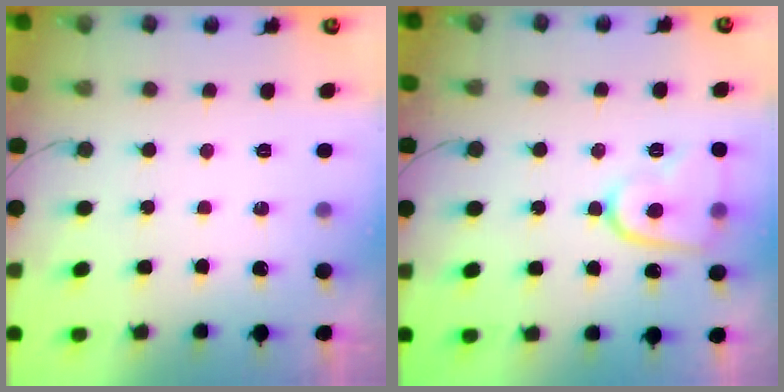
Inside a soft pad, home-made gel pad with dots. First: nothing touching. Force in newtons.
{"total": 11.1, "press": 11.1, "slide": 1.0}